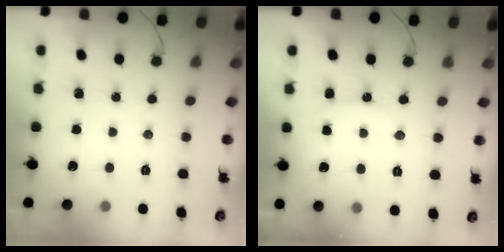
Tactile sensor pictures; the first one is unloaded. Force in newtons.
{"total": 7.6, "press": 7.6, "slide": 0.7}